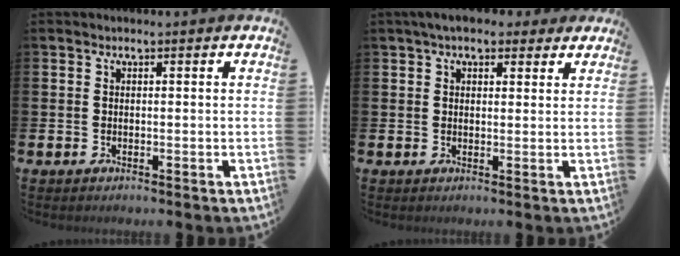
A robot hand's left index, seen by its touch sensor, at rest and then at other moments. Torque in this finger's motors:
{"motor_torque": [1.32, -0.82, 1.05, 0.21]}